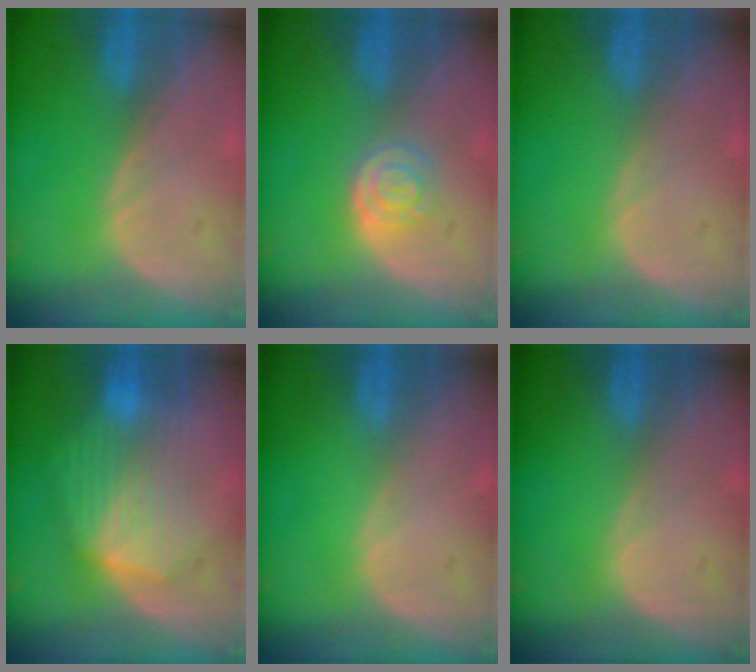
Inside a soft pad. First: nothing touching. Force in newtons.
{"total": 4.0, "press": 3.6, "slide": 1.7}
{"total": 0.0}
{"total": 7.8, "press": 7.8, "slide": 0.1}
{"total": 0.0}
{"total": 0.0}